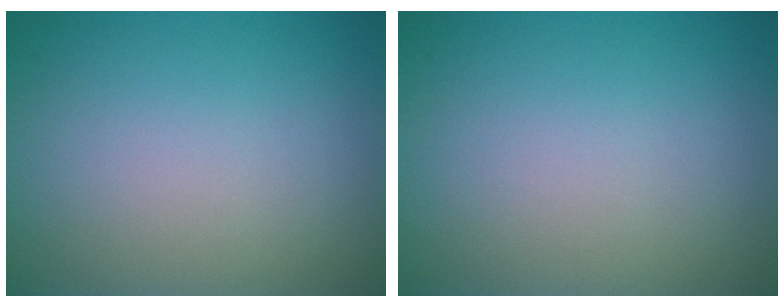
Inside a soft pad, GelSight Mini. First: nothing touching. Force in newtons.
{"total": 0.0}